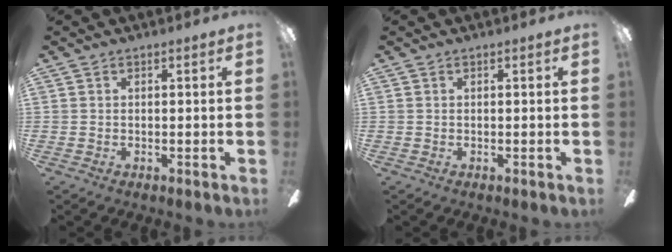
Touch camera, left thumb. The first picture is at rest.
{"total": 0.0}